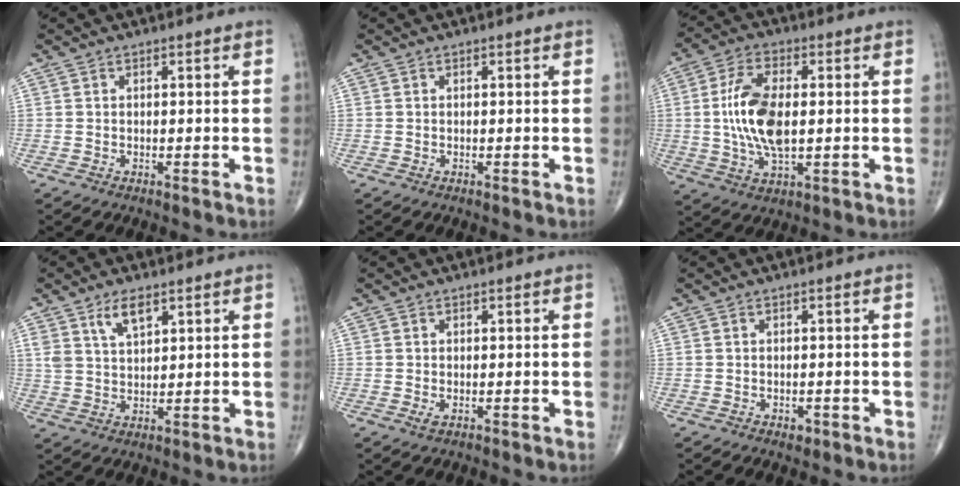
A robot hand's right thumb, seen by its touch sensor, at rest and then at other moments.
{"total": 0.0}
{"total": 12.3, "force": [0.3, 5.8, 10.9], "torque": [-0.216, 0.000, 0.006]}
{"total": 5.5, "force": [3.3, 2.4, 3.7], "torque": [-0.060, -0.019, 0.065]}
{"total": 0.9, "force": [-0.1, 0.4, 0.7], "torque": [-0.013, 0.000, -0.001]}
{"total": 1.1, "force": [-0.5, 0.8, 0.7], "torque": [-0.005, 0.001, -0.005]}